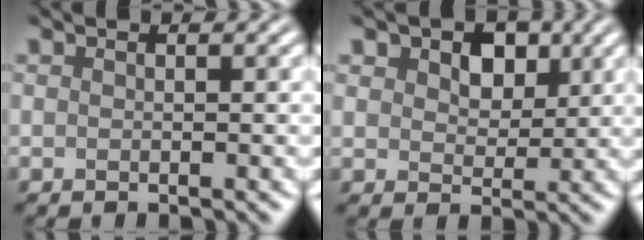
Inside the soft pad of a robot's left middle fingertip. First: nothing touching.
{"total": 3.6, "force": [2.3, 2.3, 1.4], "torque": [-0.043, 0.022, 0.039]}